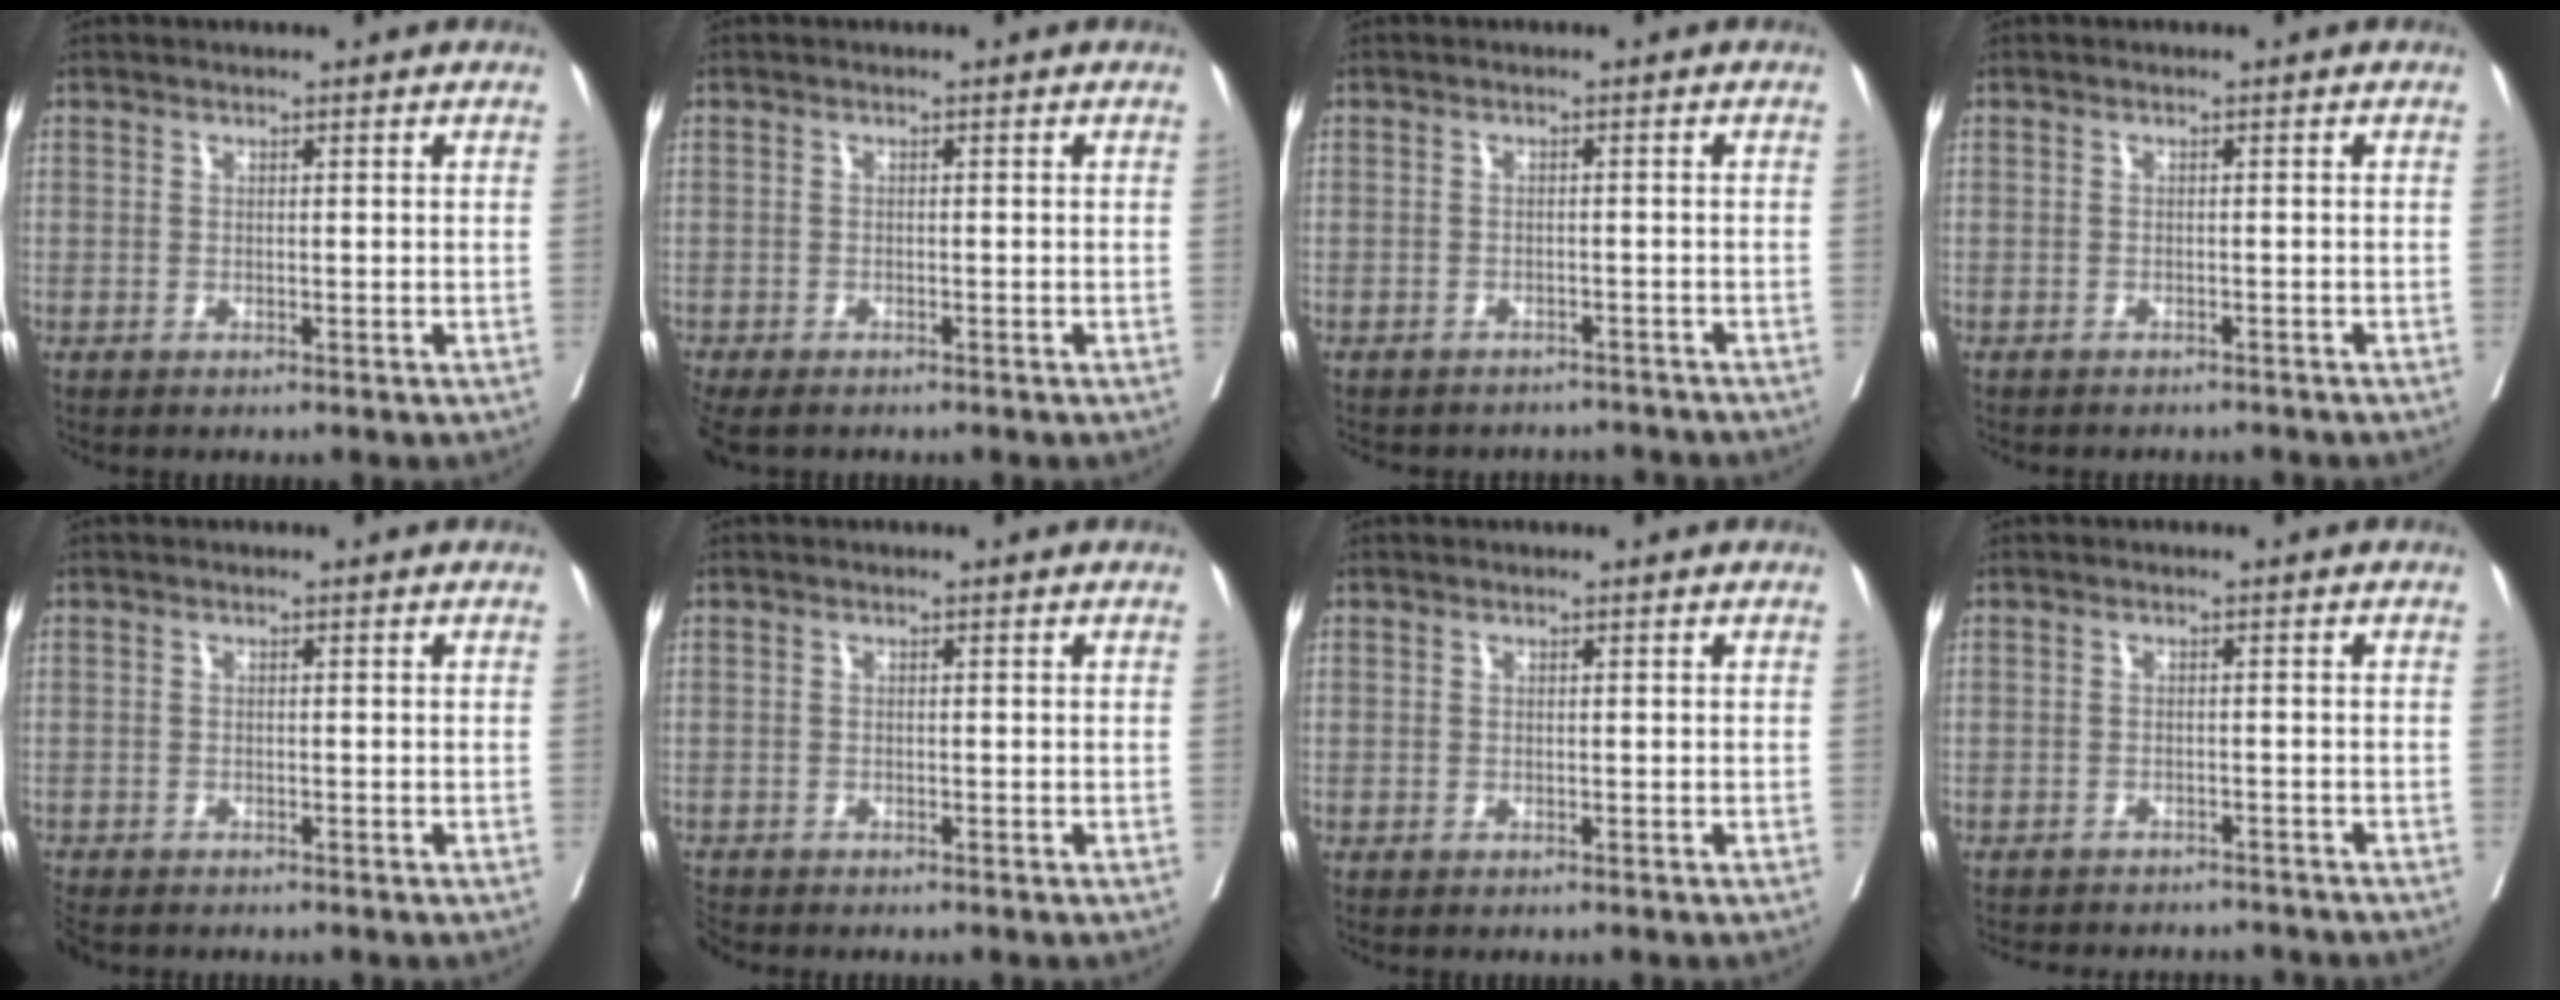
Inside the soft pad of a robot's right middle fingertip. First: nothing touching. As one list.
[{"total": 5.4, "force": [-4.3, 2.1, 2.5], "torque": [-0.047, -0.012, -0.068]}, {"total": 8.7, "force": [-8.1, 2.9, 1.4], "torque": [-0.031, 0.005, -0.093]}, {"total": 4.3, "force": [-4.0, 1.1, 1.0], "torque": [-0.014, -0.005, -0.048]}, {"total": 4.2, "force": [-3.7, 1.4, 1.5], "torque": [-0.034, -0.011, -0.066]}, {"total": 1.8, "force": [-1.7, 0.4, 0.0], "torque": [-0.001, -0.009, -0.033]}, {"total": 0.0}, {"total": 10.3, "force": [-9.6, 2.7, 2.5], "torque": [-0.050, 0.001, -0.114]}]